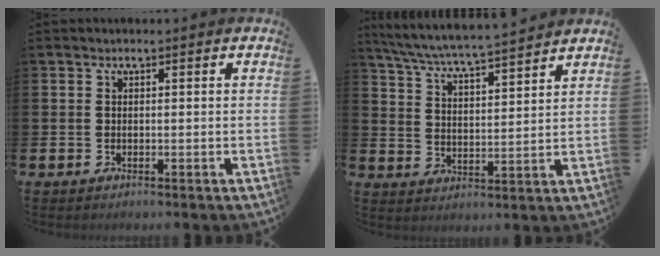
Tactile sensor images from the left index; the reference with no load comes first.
{"total": 6.3, "force": [6.2, -0.1, 1.5], "torque": [-0.052, -0.048, 0.105]}